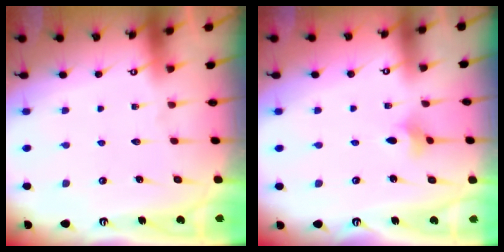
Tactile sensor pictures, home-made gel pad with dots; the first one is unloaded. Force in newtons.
{"total": 1.9, "press": 1.9, "slide": 0.4}